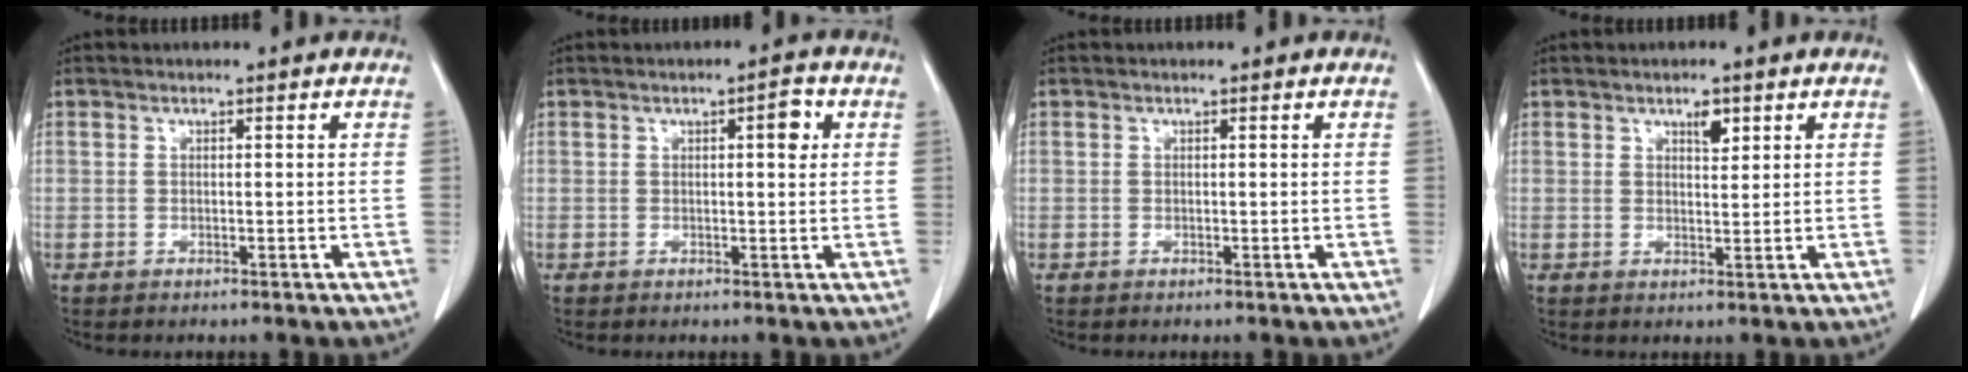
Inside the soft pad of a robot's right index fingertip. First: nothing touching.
{"total": 2.7, "force": [0.8, 0.7, 2.5], "torque": [-0.034, 0.003, 0.009]}
{"total": 0.0}
{"total": 2.3, "force": [1.4, 0.9, 1.6], "torque": [-0.026, -0.004, 0.024]}